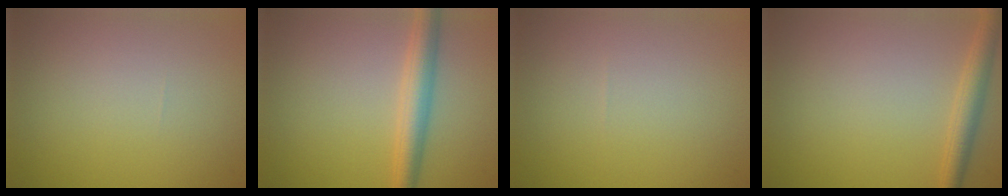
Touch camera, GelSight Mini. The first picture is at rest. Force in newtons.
{"total": 3.7, "press": 3.7, "slide": 0.1}
{"total": 0.0}
{"total": 2.5, "press": 2.5, "slide": 0.1}